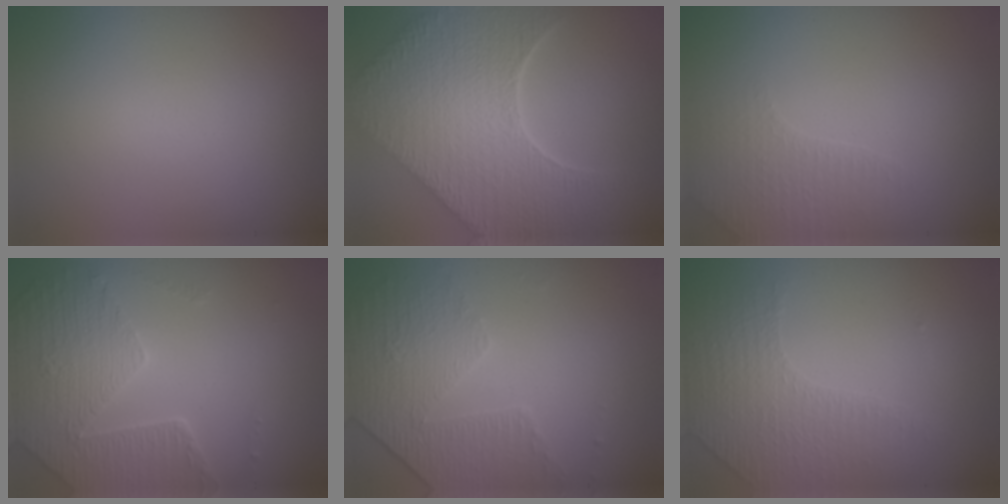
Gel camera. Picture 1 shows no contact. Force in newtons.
{"total": 9.8, "press": 7.0, "slide": 6.9}
{"total": 2.6, "press": 2.5, "slide": 0.5}
{"total": 5.0, "press": 4.6, "slide": 2.1}
{"total": 4.8, "press": 3.3, "slide": 3.5}
{"total": 4.4, "press": 2.8, "slide": 3.3}